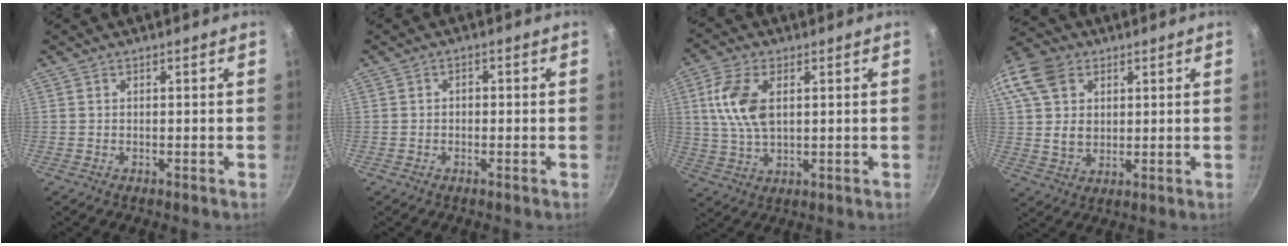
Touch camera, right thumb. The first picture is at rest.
{"total": 1.2, "force": [-0.4, 0.9, 0.6], "torque": [-0.010, 0.005, -0.007]}
{"total": 10.0, "force": [2.2, 5.6, 8.0], "torque": [-0.154, -0.002, 0.044]}
{"total": 16.8, "force": [6.2, 12.8, 9.0], "torque": [-0.190, 0.008, 0.113]}